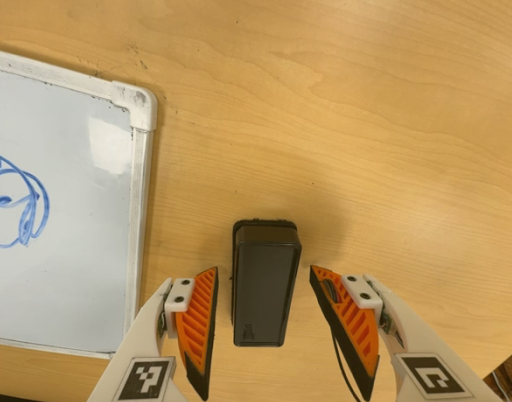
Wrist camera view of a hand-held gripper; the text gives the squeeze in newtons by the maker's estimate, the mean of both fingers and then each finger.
{"total": 0.0}